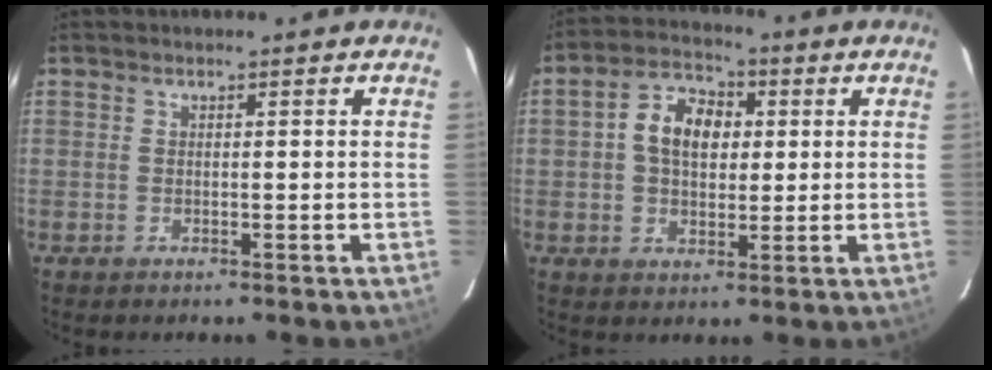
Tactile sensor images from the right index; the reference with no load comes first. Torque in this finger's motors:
{"motor_torque": [0.29, 0.05, 0.22, 0.08]}